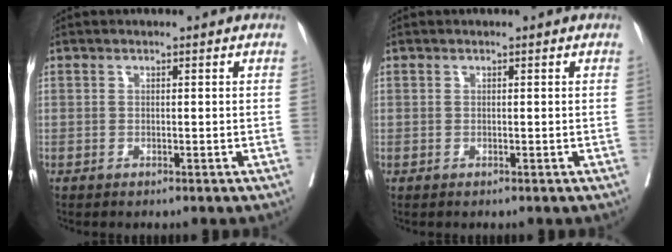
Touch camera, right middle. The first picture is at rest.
{"total": 0.0}